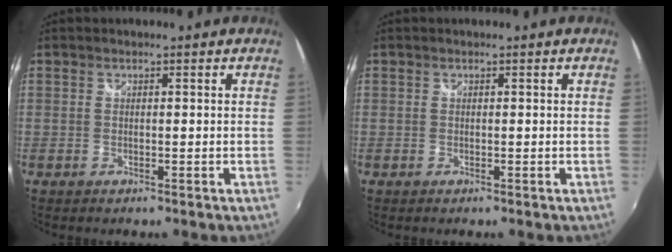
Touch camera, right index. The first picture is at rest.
{"total": 0.0}